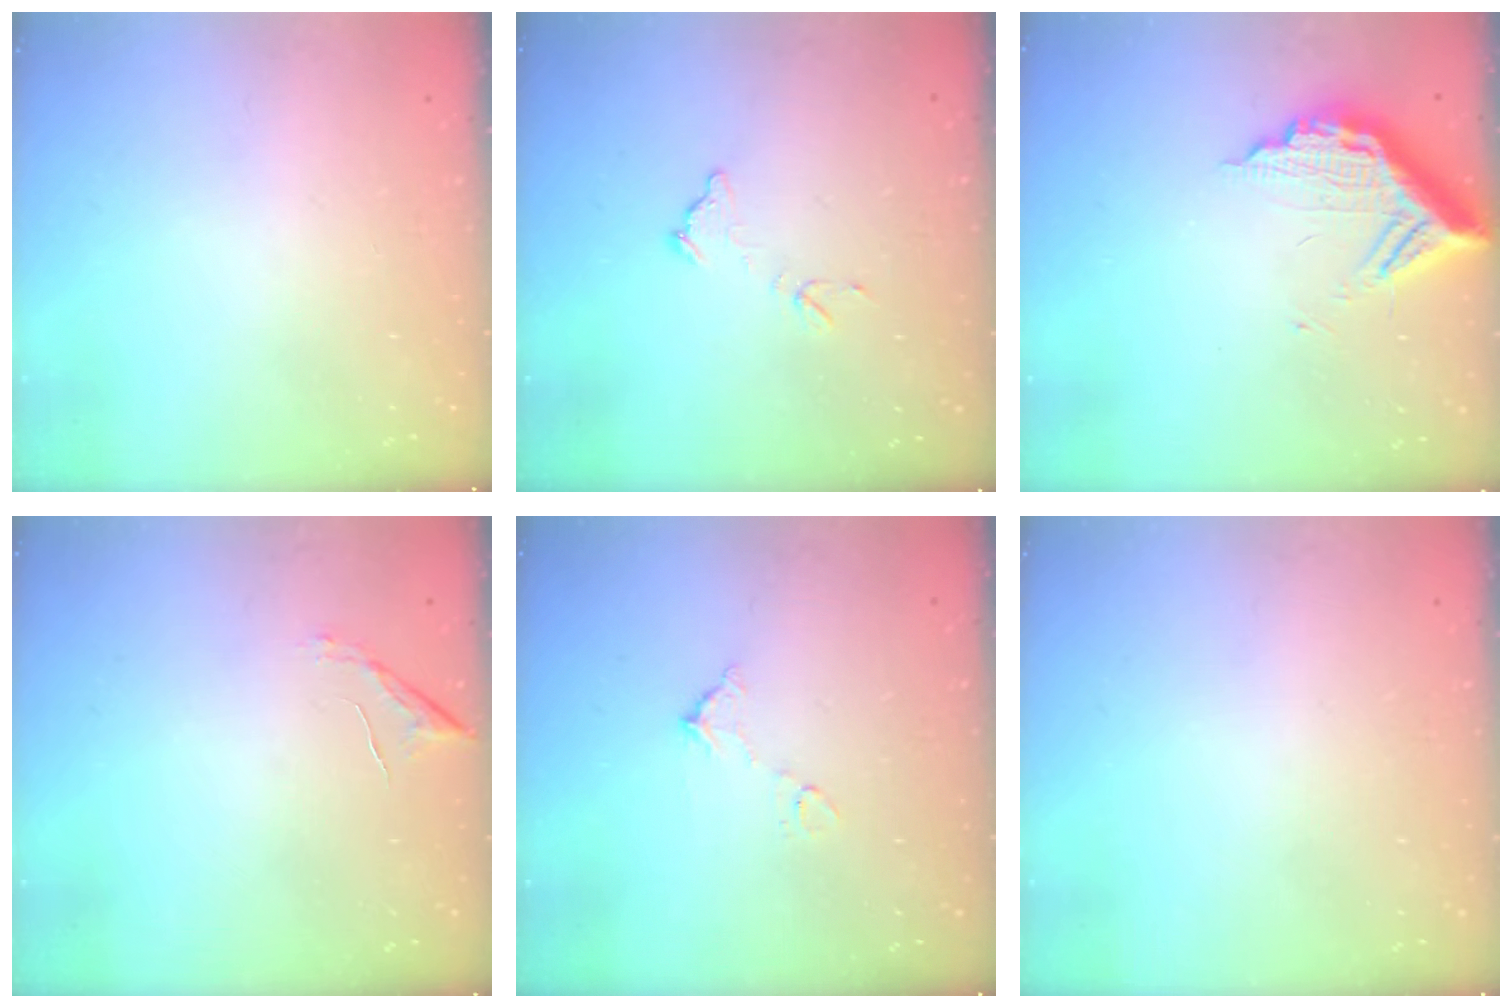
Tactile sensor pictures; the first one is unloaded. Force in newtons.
{"total": 7.4, "press": 7.4, "slide": 0.4}
{"total": 12.0, "press": 12.0, "slide": 1.1}
{"total": 6.6, "press": 6.6, "slide": 0.4}
{"total": 5.9, "press": 5.9, "slide": 0.3}
{"total": 3.2, "press": 3.2, "slide": 0.1}